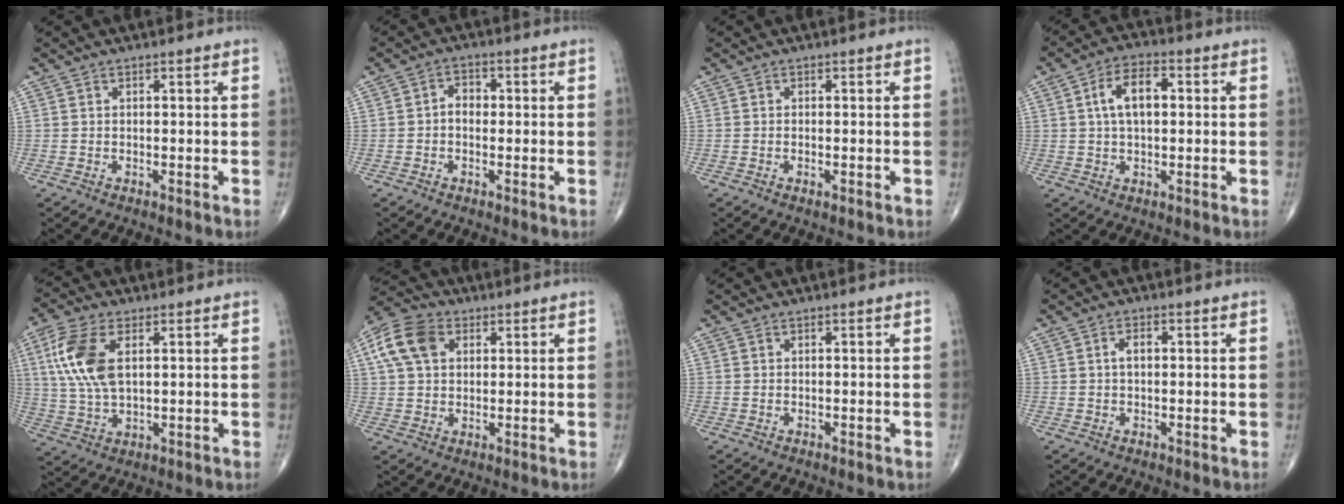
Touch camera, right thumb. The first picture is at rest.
{"total": 3.1, "force": [-0.3, 2.3, 2.0], "torque": [-0.016, 0.016, -0.013]}
{"total": 0.8, "force": [-0.3, 0.3, 0.7], "torque": [-0.013, -0.002, -0.007]}
{"total": 8.0, "force": [1.3, 4.3, 6.7], "torque": [-0.114, 0.016, 0.017]}
{"total": 11.9, "force": [3.2, 6.1, 9.7], "torque": [-0.217, 0.000, 0.065]}
{"total": 10.1, "force": [3.3, 7.1, 6.3], "torque": [-0.115, 0.011, 0.054]}
{"total": 0.0}
{"total": 2.3, "force": [0.3, 1.3, 1.9], "torque": [-0.030, 0.008, 0.003]}